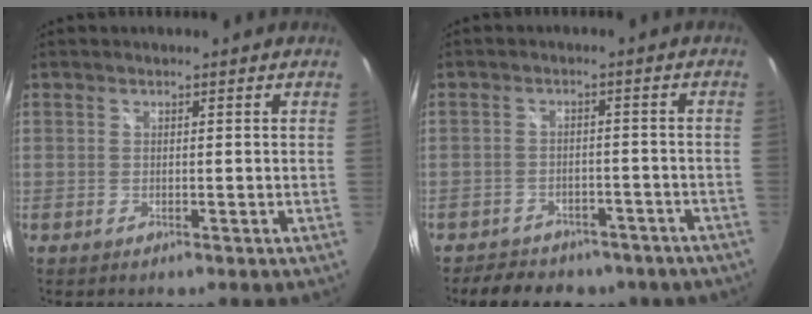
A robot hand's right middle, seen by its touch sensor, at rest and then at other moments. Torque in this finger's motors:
{"motor_torque": [1.08, -1.04, 0.14, 0.02]}